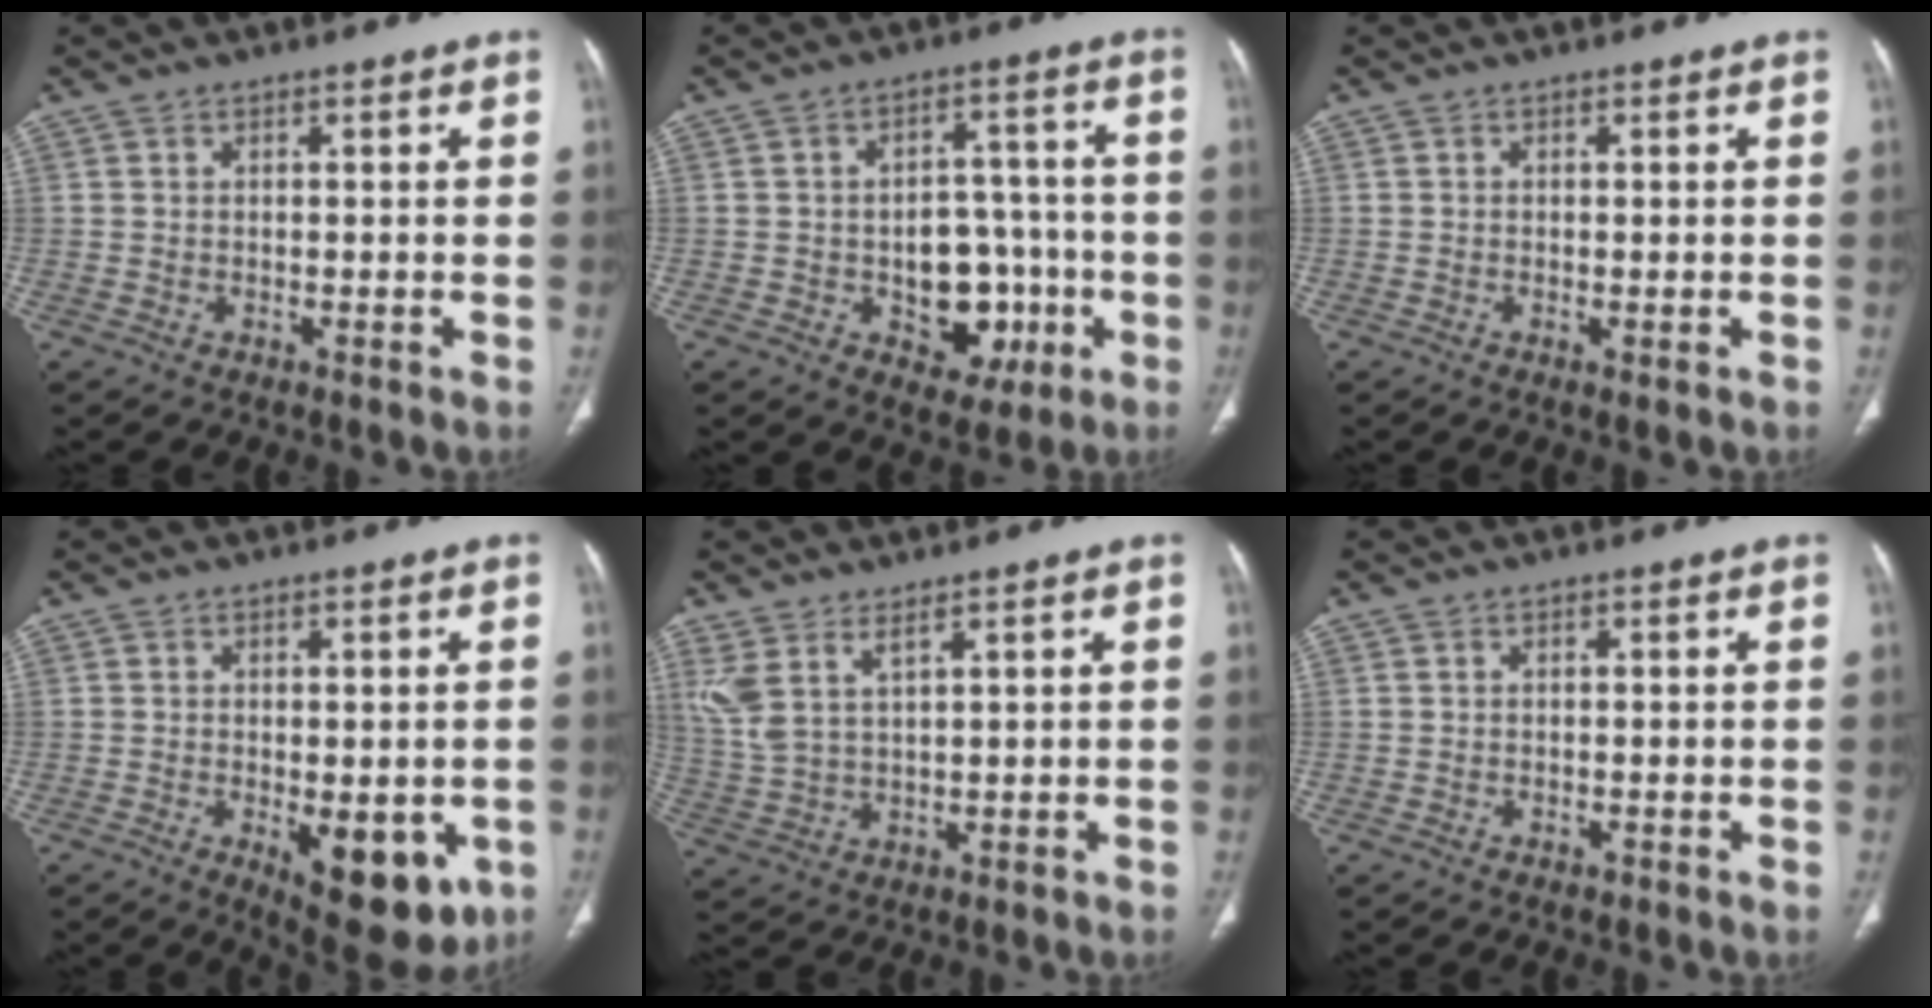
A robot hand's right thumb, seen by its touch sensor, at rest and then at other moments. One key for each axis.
{"total": 11.8, "fx": -3.1, "fy": 8.2, "fz": 8.0, "tx": -0.061, "ty": 0.031, "tz": -0.032}
{"total": 0.6, "fx": -0.2, "fy": 0.2, "fz": 0.6, "tx": -0.014, "ty": -0.004, "tz": -0.003}
{"total": 11.7, "fx": -3.7, "fy": 5.4, "fz": 9.8, "tx": -0.105, "ty": -0.009, "tz": -0.035}
{"total": 6.5, "fx": 3.7, "fy": 2.3, "fz": 4.8, "tx": -0.116, "ty": -0.015, "tz": 0.089}
{"total": 0.5, "fx": -0.3, "fy": 0.3, "fz": 0.2, "tx": -0.004, "ty": 0.000, "tz": -0.006}